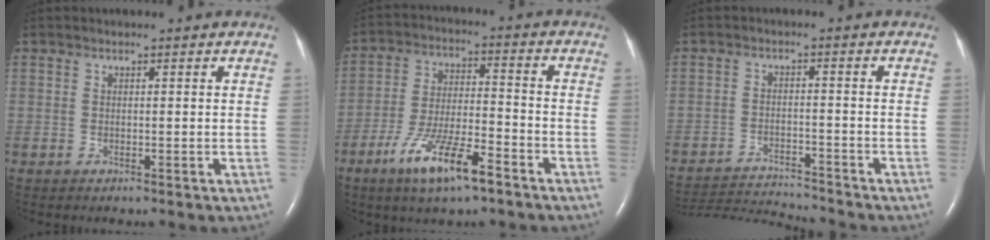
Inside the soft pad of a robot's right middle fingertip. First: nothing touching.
{"total": 11.2, "force": [-6.9, 2.2, 8.6], "torque": [-0.164, -0.010, -0.122]}
{"total": 10.5, "force": [-10.4, -0.9, 1.4], "torque": [-0.027, -0.007, -0.173]}